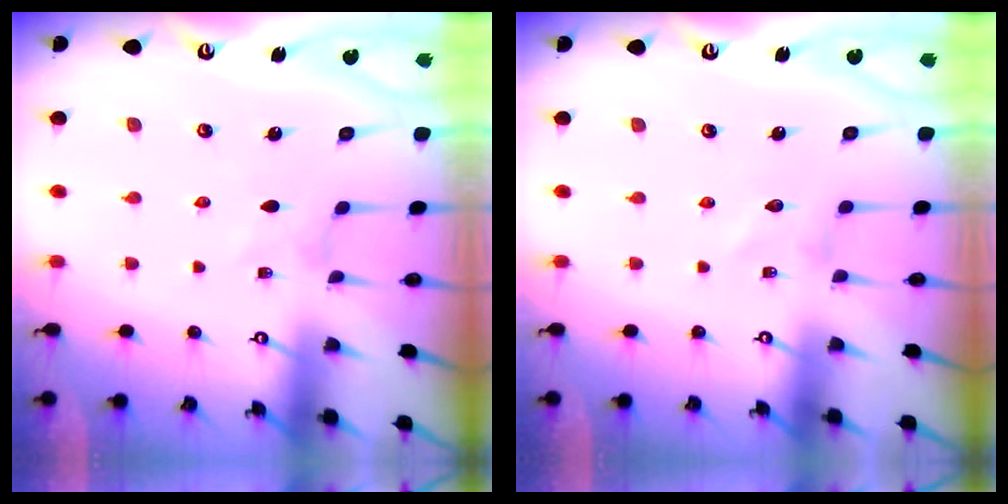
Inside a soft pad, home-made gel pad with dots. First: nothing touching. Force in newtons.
{"total": 0.0}